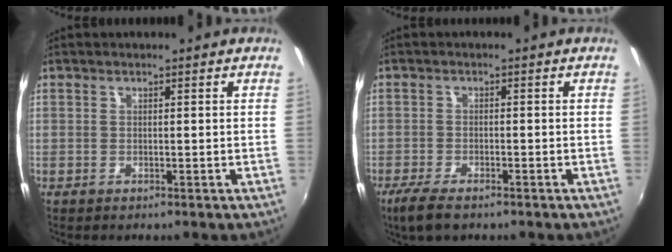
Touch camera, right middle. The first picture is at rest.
{"total": 5.6, "force": [-4.1, 1.6, 3.5], "torque": [-0.090, -0.019, -0.075]}